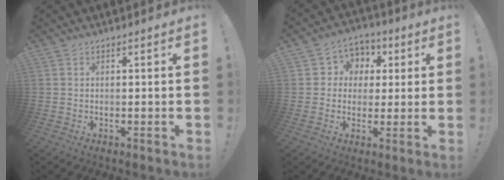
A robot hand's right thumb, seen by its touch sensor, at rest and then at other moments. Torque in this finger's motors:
{"motor_torque": [0.00, 0.00, -0.23, -0.04, -0.05]}